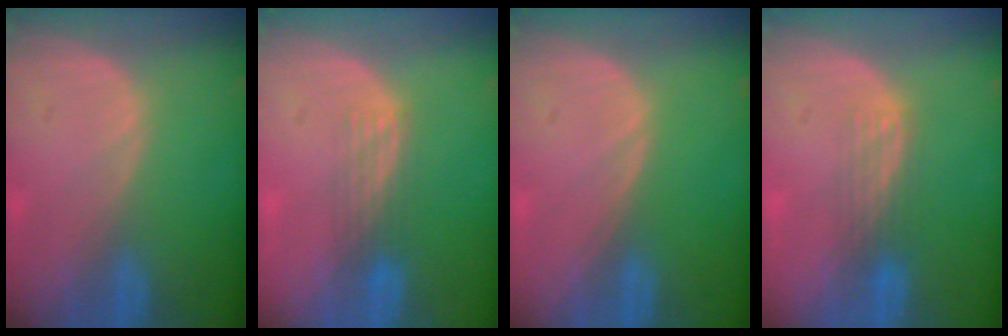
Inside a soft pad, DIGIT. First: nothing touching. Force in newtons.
{"total": 2.9, "press": 2.8, "slide": 1.0}
{"total": 0.0}
{"total": 2.9, "press": 2.7, "slide": 1.2}